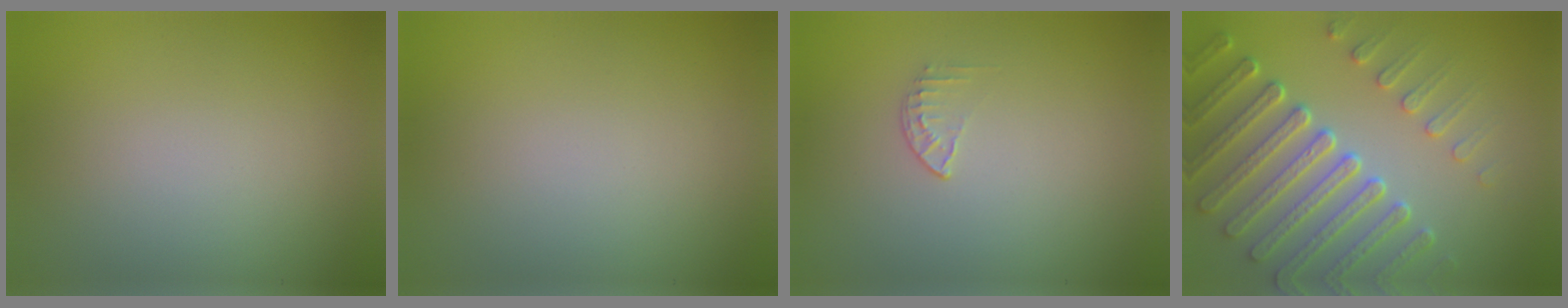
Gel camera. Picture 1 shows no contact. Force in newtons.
{"total": 0.0}
{"total": 0.8, "press": 0.6, "slide": 0.6}
{"total": 7.5, "press": 5.7, "slide": 4.8}